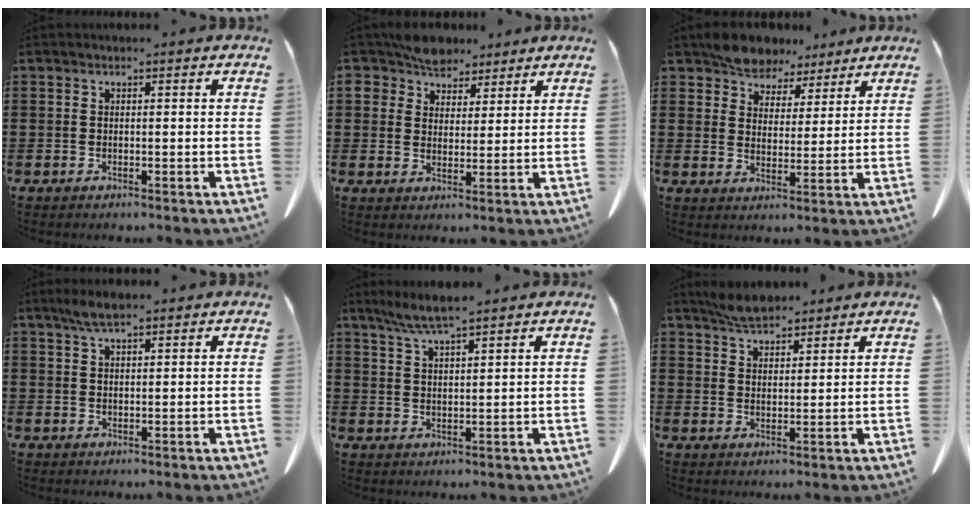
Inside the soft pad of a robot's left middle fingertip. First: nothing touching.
{"total": 5.8, "force": [4.8, 3.1, 0.9], "torque": [-0.042, -0.002, 0.091]}
{"total": 6.2, "force": [5.5, 2.6, 0.7], "torque": [-0.041, -0.012, 0.106]}
{"total": 3.2, "force": [2.1, 0.9, 2.2], "torque": [-0.048, 0.004, 0.038]}
{"total": 4.8, "force": [3.8, 0.1, 2.9], "torque": [-0.066, -0.005, 0.069]}
{"total": 4.4, "force": [4.0, 1.2, 1.3], "torque": [-0.036, -0.006, 0.076]}